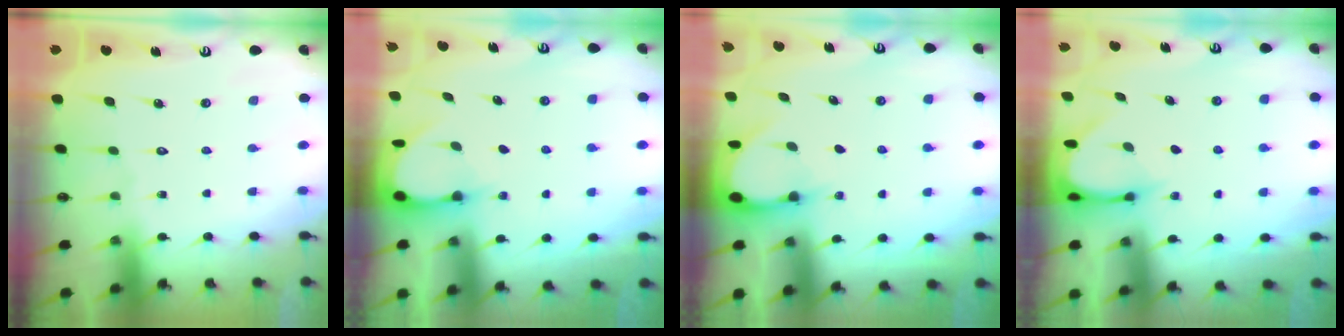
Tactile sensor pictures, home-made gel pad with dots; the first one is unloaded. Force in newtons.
{"total": 3.2, "press": 3.1, "slide": 0.4}
{"total": 3.0, "press": 3.0, "slide": 0.4}
{"total": 3.7, "press": 3.6, "slide": 0.3}